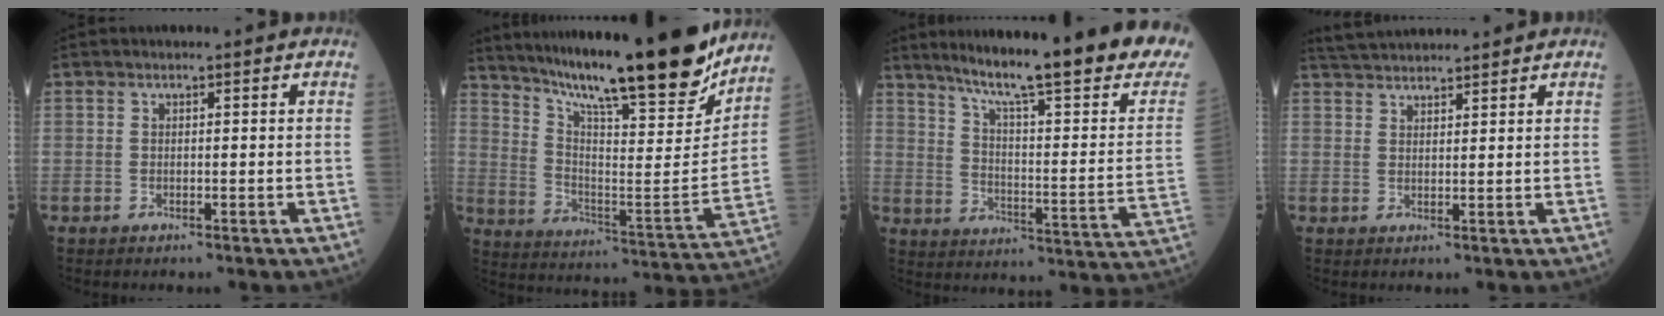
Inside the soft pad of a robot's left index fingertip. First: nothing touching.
{"total": 25.9, "force": [21.5, 2.3, 14.3], "torque": [-0.244, -0.056, 0.318]}
{"total": 26.5, "force": [21.0, 0.9, 16.1], "torque": [-0.240, -0.066, 0.278]}
{"total": 8.1, "force": [7.7, 0.9, 2.5], "torque": [-0.049, 0.035, 0.125]}